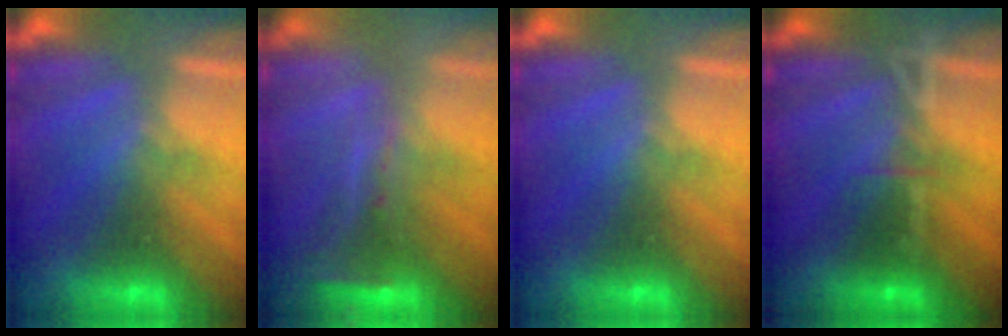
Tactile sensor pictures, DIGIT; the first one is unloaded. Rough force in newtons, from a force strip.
{"total": 2.5}
{"total": 0.0}
{"total": 3.4}